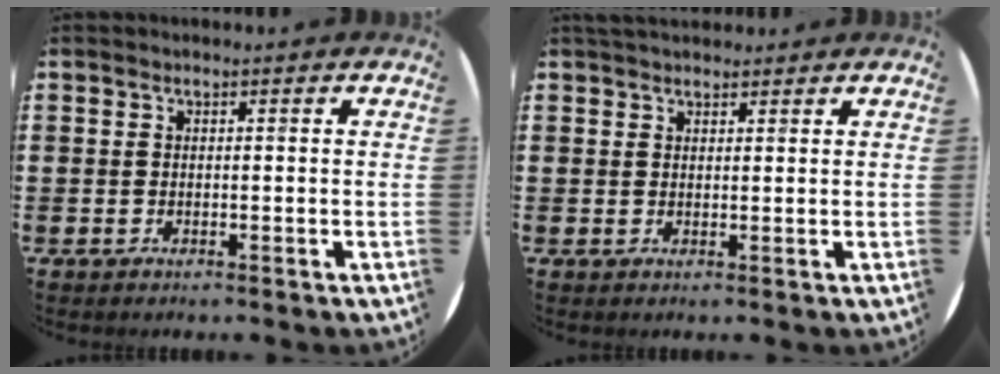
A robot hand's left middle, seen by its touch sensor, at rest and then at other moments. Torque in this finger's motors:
{"motor_torque": [0.83, -0.92, 0.05, 0.04]}